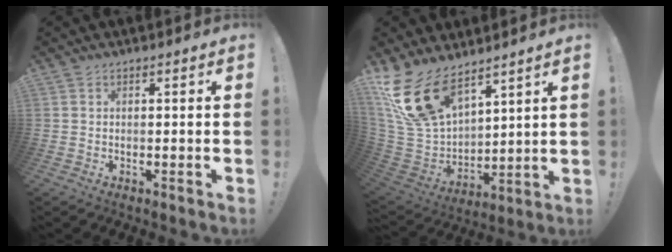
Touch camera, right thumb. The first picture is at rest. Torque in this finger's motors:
{"motor_torque": [2.16, 2.85, 0.60, 0.46, 0.13]}